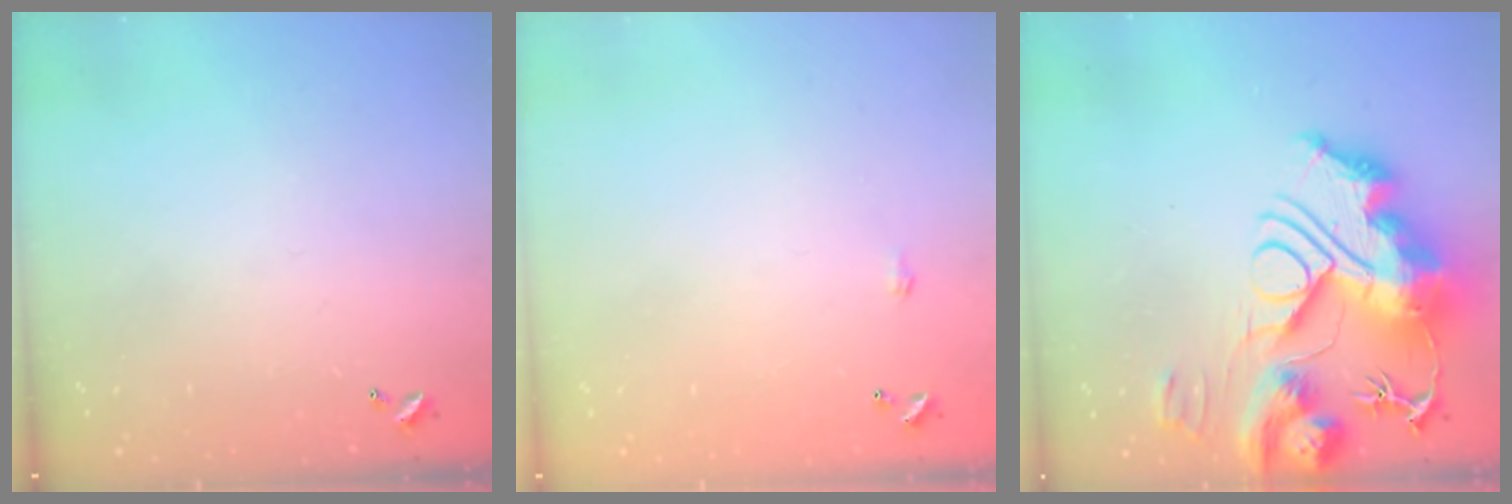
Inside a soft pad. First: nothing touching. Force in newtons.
{"total": 0.6, "press": 0.6, "slide": 0.2}
{"total": 0.5, "press": 0.5, "slide": 0.0}